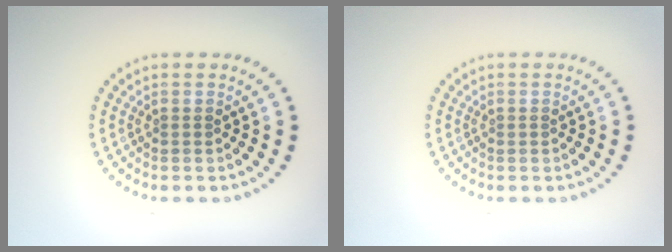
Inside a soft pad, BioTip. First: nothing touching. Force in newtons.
{"total": 0.0}